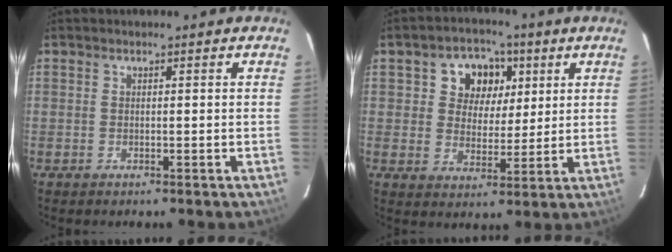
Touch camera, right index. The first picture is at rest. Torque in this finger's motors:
{"motor_torque": [0.15, 0.08, 0.14, 0.06]}